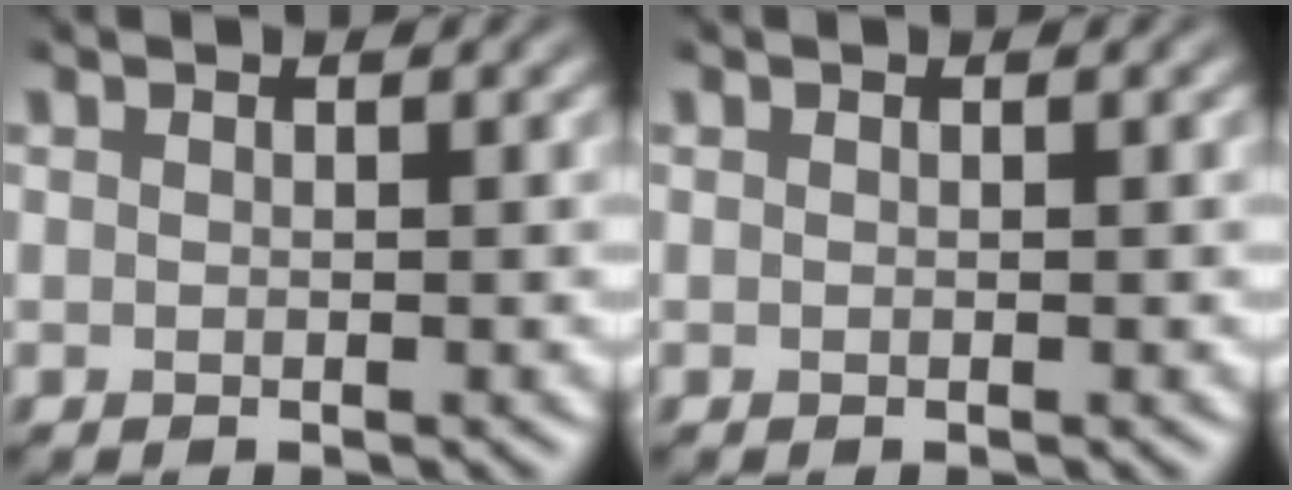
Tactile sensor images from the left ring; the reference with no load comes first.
{"total": 0.0}